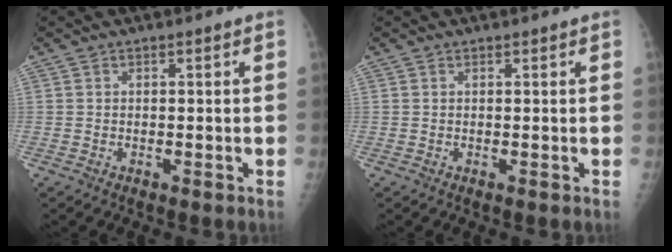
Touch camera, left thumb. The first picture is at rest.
{"total": 0.0}